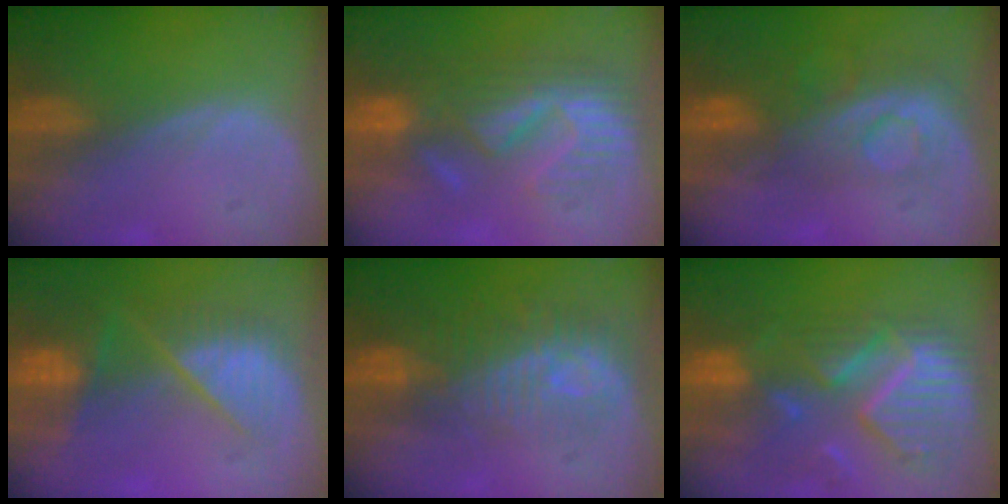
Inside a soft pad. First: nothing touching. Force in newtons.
{"total": 8.7, "press": 8.6, "slide": 1.4}
{"total": 7.9, "press": 7.4, "slide": 2.7}
{"total": 9.6, "press": 8.2, "slide": 5.1}
{"total": 9.7, "press": 8.9, "slide": 3.9}
{"total": 11.8, "press": 10.4, "slide": 5.5}